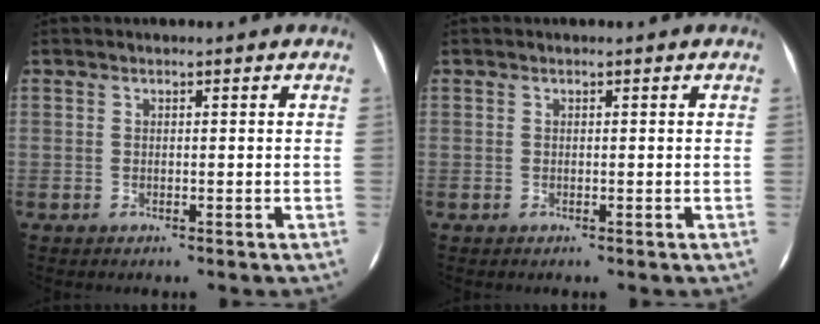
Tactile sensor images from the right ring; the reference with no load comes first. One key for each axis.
{"total": 0.0}